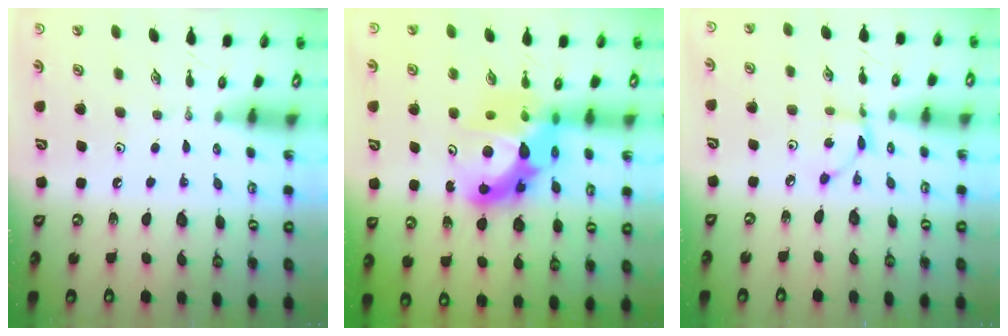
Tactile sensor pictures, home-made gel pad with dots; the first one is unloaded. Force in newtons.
{"total": 13.9, "press": 13.8, "slide": 1.3}
{"total": 3.1, "press": 3.1, "slide": 0.1}